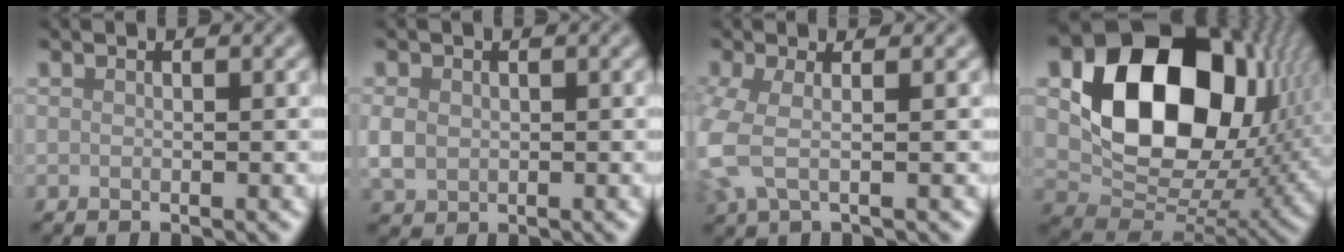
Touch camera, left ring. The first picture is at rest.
{"total": 2.1, "force": [0.1, 1.8, 1.1], "torque": [-0.026, -0.002, 0.002]}
{"total": 3.6, "force": [-0.3, 1.3, 3.3], "torque": [-0.088, -0.007, -0.013]}
{"total": 16.0, "force": [3.6, 11.4, 10.6], "torque": [-0.173, -0.001, 0.068]}